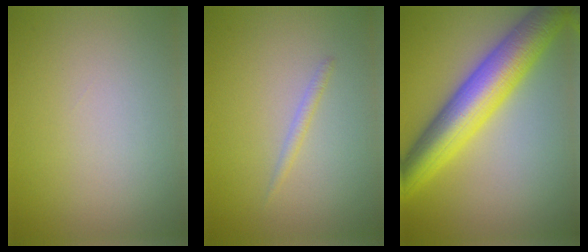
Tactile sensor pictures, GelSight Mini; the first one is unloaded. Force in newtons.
{"total": 0.8, "press": 0.8, "slide": 0.0}
{"total": 9.0, "press": 9.0, "slide": 0.0}